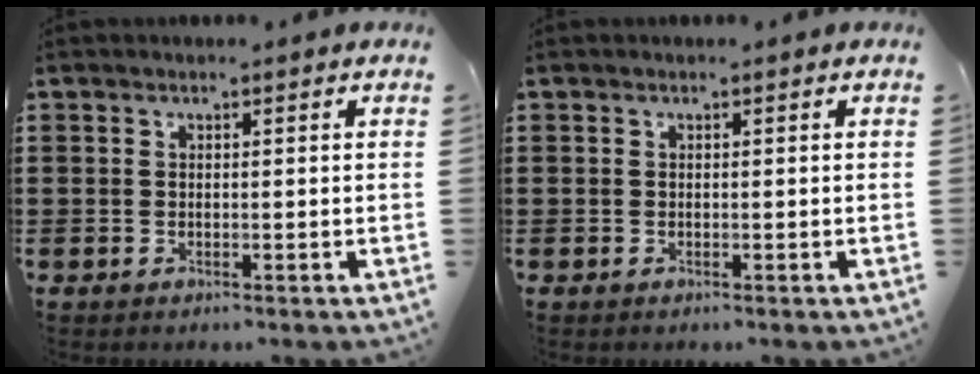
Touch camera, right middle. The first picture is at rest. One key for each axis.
{"total": 0.0}